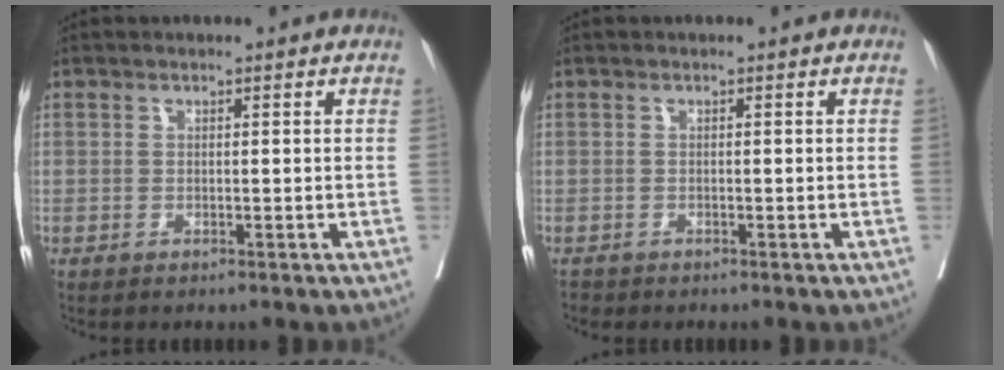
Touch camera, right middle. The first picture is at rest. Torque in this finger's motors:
{"motor_torque": [-0.12, -0.23, -0.04, -0.01]}